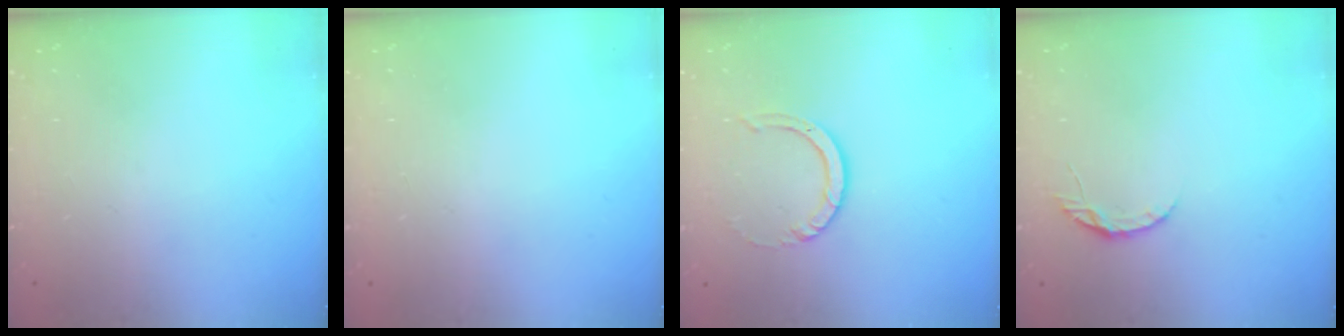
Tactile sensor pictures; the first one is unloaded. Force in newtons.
{"total": 2.6, "press": 2.6, "slide": 0.2}
{"total": 4.7, "press": 4.7, "slide": 0.4}
{"total": 3.8, "press": 3.8, "slide": 0.4}